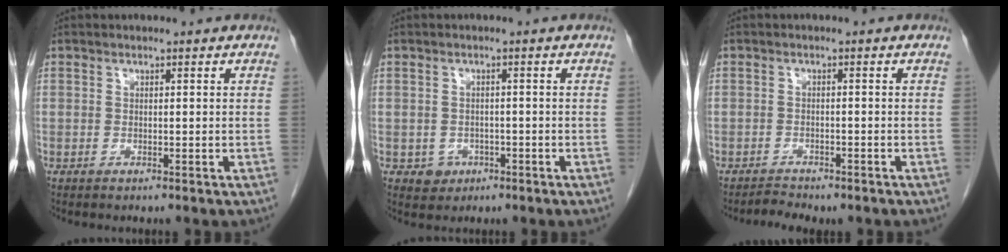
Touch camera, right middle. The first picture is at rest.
{"total": 2.6, "force": [-1.1, 2.3, 0.6], "torque": [-0.006, 0.007, -0.010]}
{"total": 1.9, "force": [-1.8, 0.4, 0.2], "torque": [-0.007, -0.004, -0.025]}